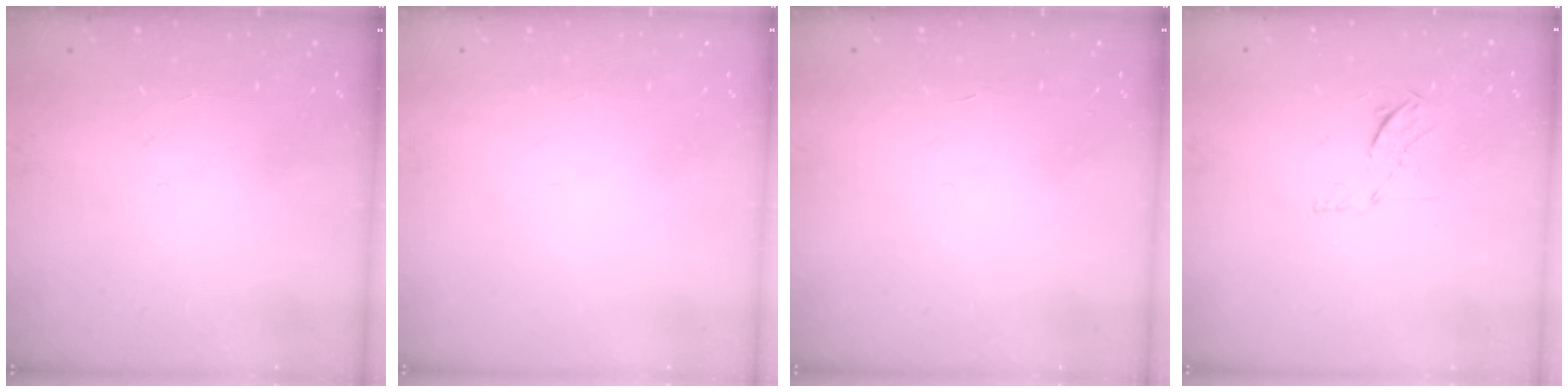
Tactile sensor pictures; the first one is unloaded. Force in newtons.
{"total": 1.5, "press": 1.5, "slide": 0.1}
{"total": 1.7, "press": 1.7, "slide": 0.1}
{"total": 5.2, "press": 5.1, "slide": 0.9}